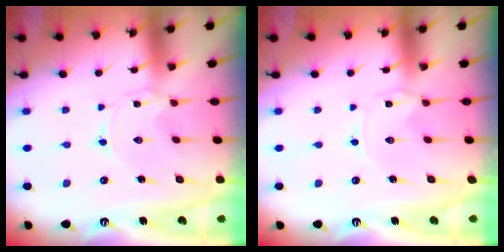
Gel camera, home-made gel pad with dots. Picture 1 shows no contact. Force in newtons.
{"total": 0.0}